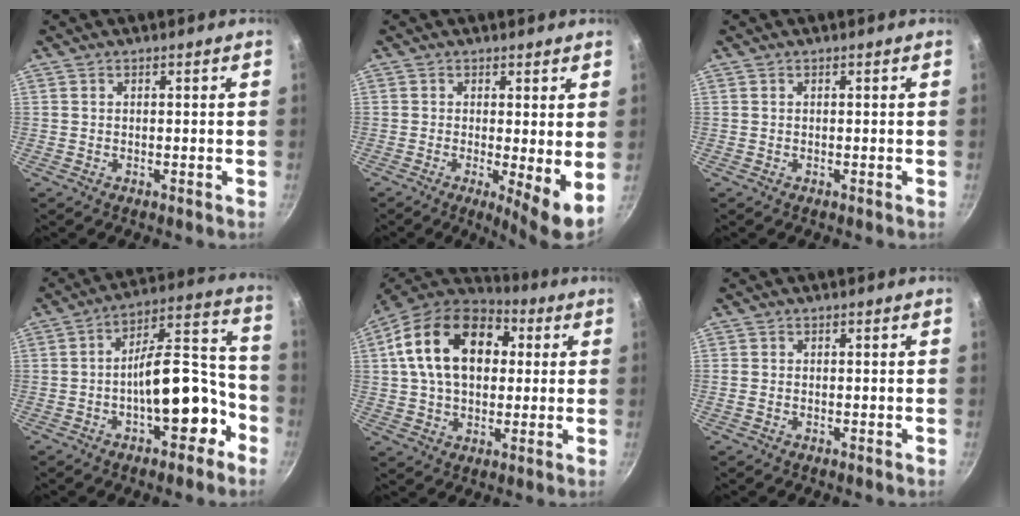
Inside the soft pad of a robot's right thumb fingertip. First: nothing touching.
{"total": 6.5, "force": [0.0, 1.5, 6.3], "torque": [-0.087, -0.022, 0.000]}
{"total": 0.0}
{"total": 16.0, "force": [-5.7, 7.3, 13.0], "torque": [-0.134, 0.083, -0.084]}
{"total": 20.5, "force": [4.7, 13.8, 14.5], "torque": [-0.225, 0.021, 0.062]}
{"total": 0.9, "force": [-0.2, 0.7, 0.6], "torque": [-0.015, 0.001, -0.005]}